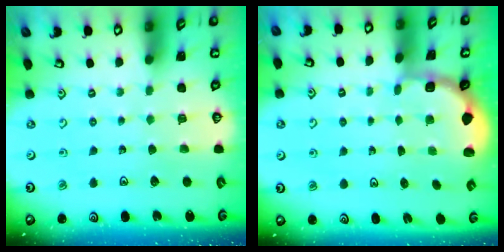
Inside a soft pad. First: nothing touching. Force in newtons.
{"total": 2.0, "press": 1.8, "slide": 0.7}